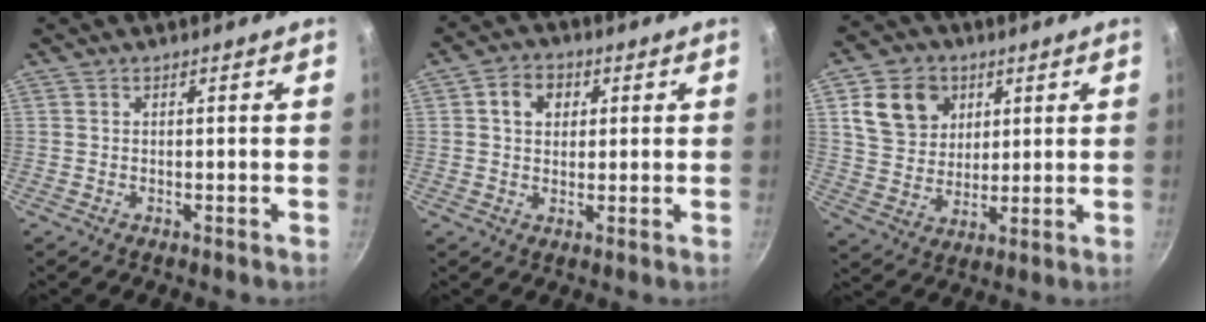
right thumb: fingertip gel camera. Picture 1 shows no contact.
{"total": 5.5, "force": [1.5, 4.4, 3.0], "torque": [-0.028, 0.005, 0.018]}
{"total": 12.0, "force": [4.4, 9.7, 5.6], "torque": [-0.076, -0.009, 0.079]}